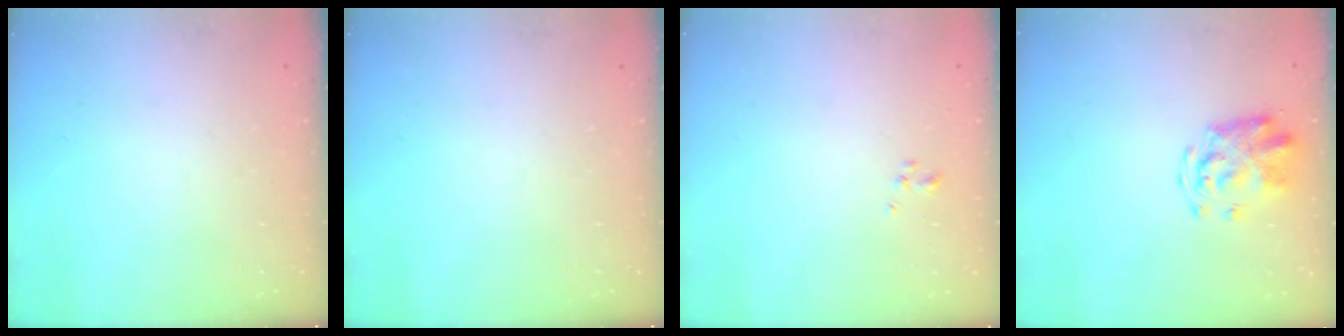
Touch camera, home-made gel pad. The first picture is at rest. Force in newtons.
{"total": 0.0}
{"total": 0.9, "press": 0.8, "slide": 0.3}
{"total": 5.0, "press": 4.8, "slide": 1.2}